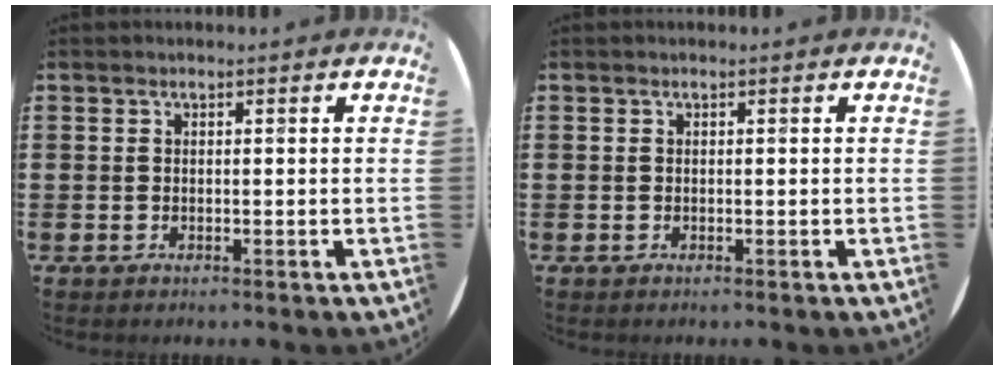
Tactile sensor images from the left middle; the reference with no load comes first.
{"total": 0.0}